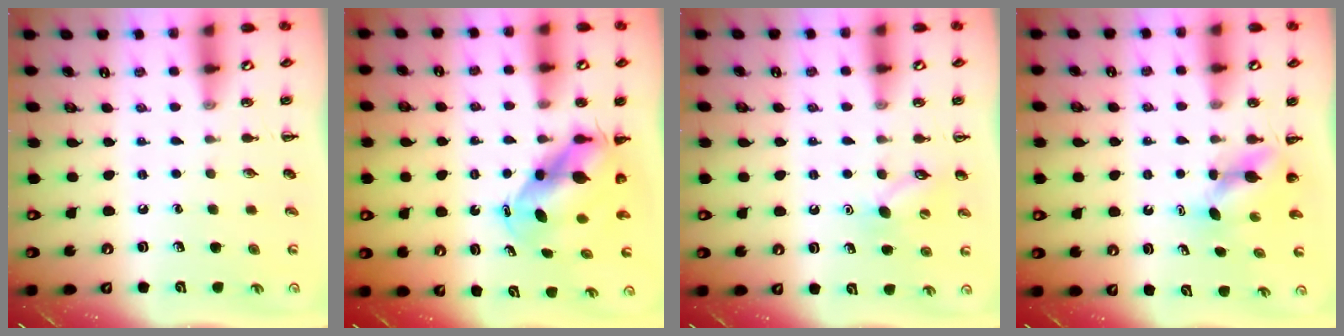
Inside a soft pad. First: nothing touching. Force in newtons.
{"total": 6.5, "press": 6.4, "slide": 1.5}
{"total": 7.2, "press": 7.0, "slide": 1.6}
{"total": 3.9, "press": 3.9, "slide": 0.2}